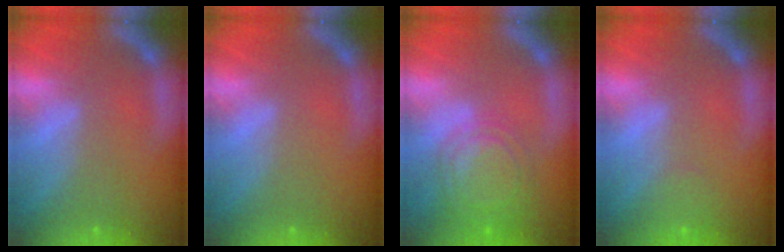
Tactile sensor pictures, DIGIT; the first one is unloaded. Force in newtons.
{"total": 0.0}
{"total": 7.6}
{"total": 1.4}